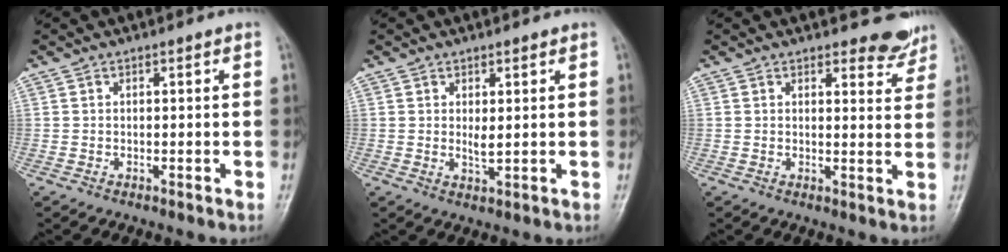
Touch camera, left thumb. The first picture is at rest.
{"total": 2.2, "force": [0.7, 0.8, 1.9], "torque": [-0.031, -0.009, 0.013]}
{"total": 4.3, "force": [4.0, 1.6, 0.5], "torque": [0.016, -0.035, 0.040]}